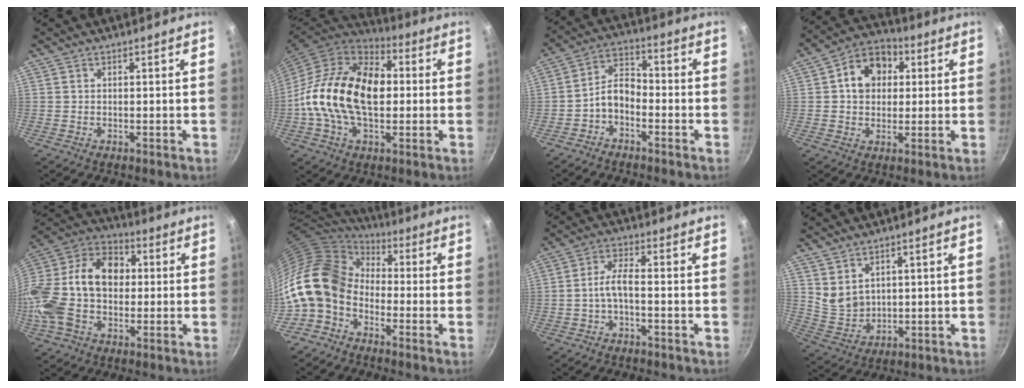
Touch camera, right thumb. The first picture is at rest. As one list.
[{"total": 22.3, "force": [0.2, 14.0, 17.4], "torque": [-0.288, 0.027, -0.012]}, {"total": 6.1, "force": [-2.9, 3.7, 3.8], "torque": [-0.059, 0.048, -0.063]}, {"total": 10.5, "force": [2.3, 8.5, 5.8], "torque": [-0.057, 0.014, 0.021]}, {"total": 24.4, "force": [-0.6, 17.2, 17.4], "torque": [-0.334, 0.055, -0.024]}, {"total": 14.3, "force": [-2.6, 10.7, 9.1], "torque": [-0.148, 0.039, -0.075]}, {"total": 4.2, "force": [-1.7, 1.2, 3.6], "torque": [-0.082, 0.026, -0.037]}, {"total": 5.4, "force": [3.3, 3.3, 2.7], "torque": [-0.041, -0.026, 0.081]}]